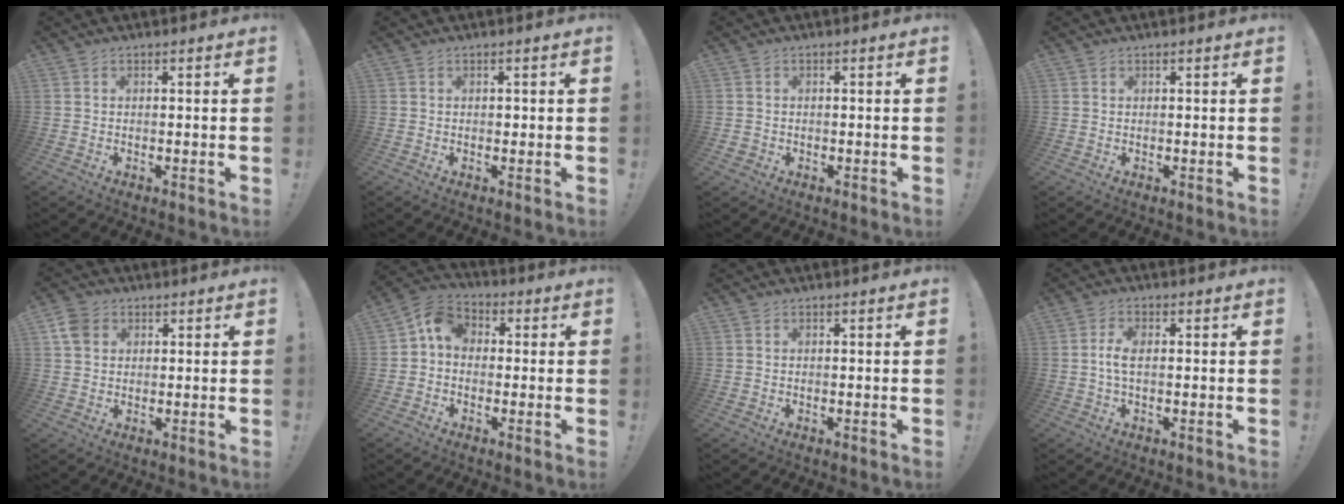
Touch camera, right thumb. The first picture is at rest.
{"total": 0.6, "force": [-0.1, 0.6, 0.2], "torque": [-0.011, 0.007, -0.001]}
{"total": 1.2, "force": [-0.5, 1.0, 0.4], "torque": [-0.011, 0.004, -0.008]}
{"total": 0.0}
{"total": 5.9, "force": [2.1, 4.8, 2.7], "torque": [-0.040, 0.002, 0.042]}
{"total": 7.4, "force": [0.4, 5.9, 4.5], "torque": [-0.079, 0.015, 0.012]}
{"total": 0.0}
{"total": 4.2, "force": [0.0, 1.8, 3.8], "torque": [-0.075, 0.006, -0.002]}